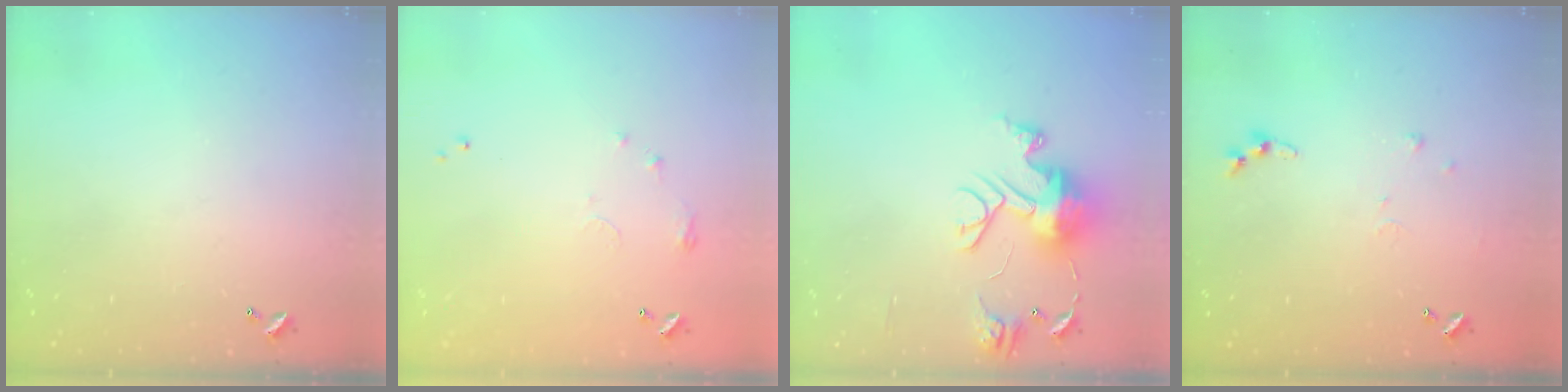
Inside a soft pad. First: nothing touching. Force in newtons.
{"total": 6.3, "press": 6.3, "slide": 0.9}
{"total": 12.0, "press": 11.9, "slide": 1.2}
{"total": 5.1, "press": 5.0, "slide": 0.8}